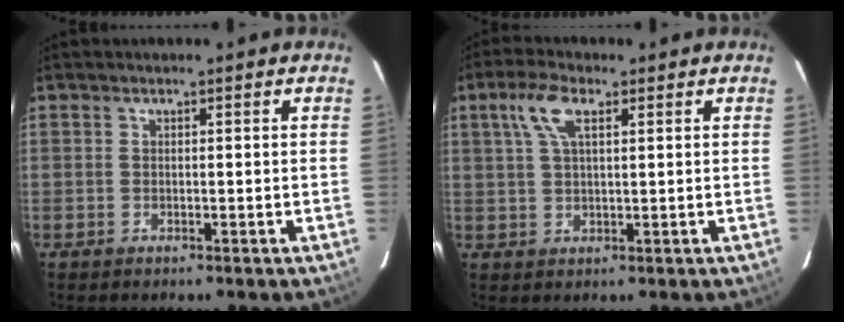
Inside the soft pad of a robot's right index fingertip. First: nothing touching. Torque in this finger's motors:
{"motor_torque": [0.12, 0.08, 0.33, 0.08]}